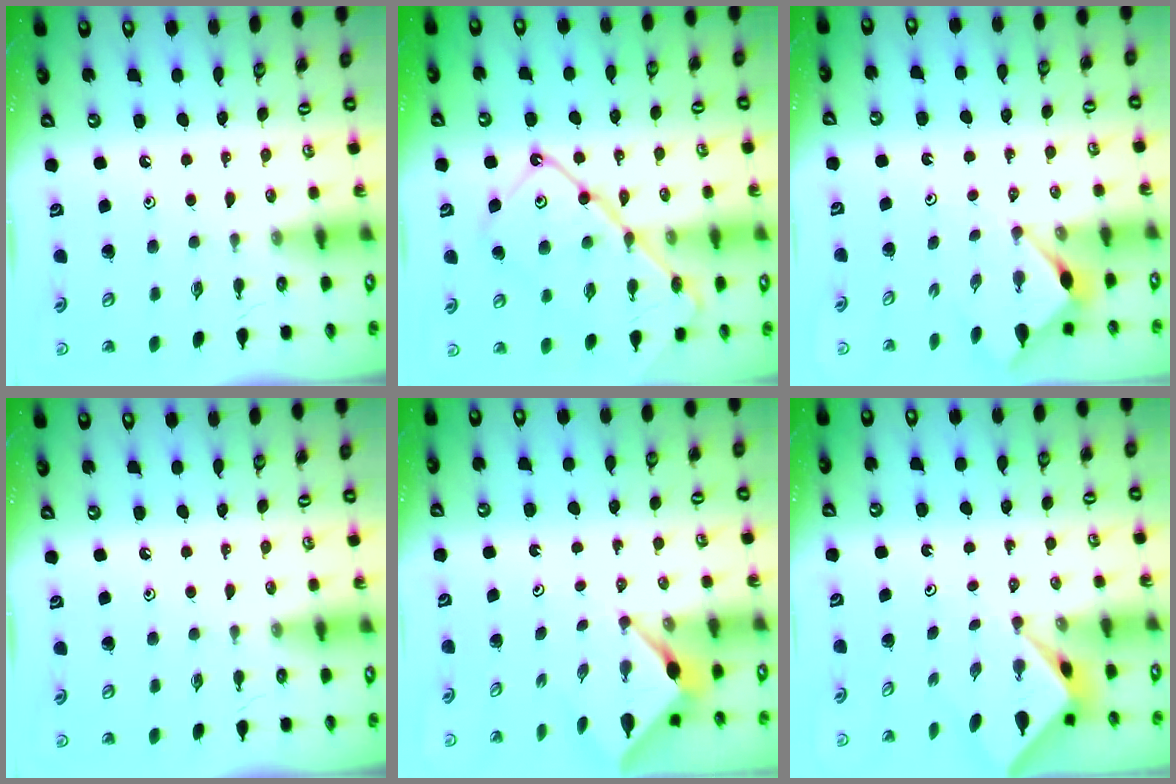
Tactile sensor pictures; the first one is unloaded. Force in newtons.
{"total": 18.3, "press": 18.2, "slide": 1.8}
{"total": 3.4, "press": 3.4, "slide": 0.3}
{"total": 0.0}
{"total": 2.9, "press": 2.9, "slide": 0.2}
{"total": 2.3, "press": 2.3, "slide": 0.3}